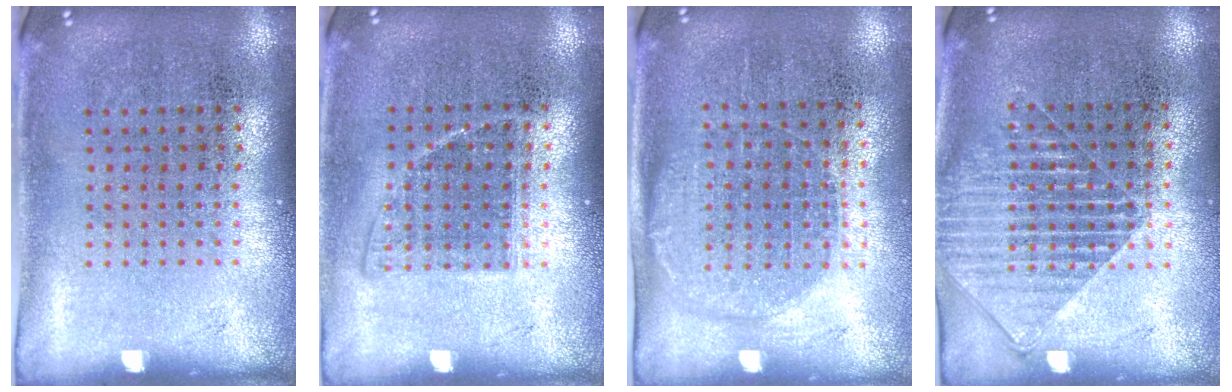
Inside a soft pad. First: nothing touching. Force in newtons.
{"total": 0.8, "press": 0.8, "slide": 0.3}
{"total": 1.3, "press": 1.1, "slide": 0.6}
{"total": 1.5, "press": 1.3, "slide": 0.8}